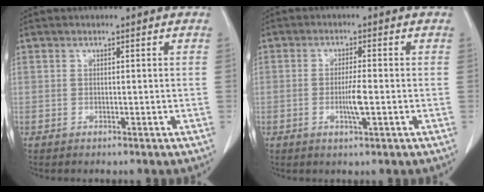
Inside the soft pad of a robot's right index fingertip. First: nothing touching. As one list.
[{"total": 3.6, "force": [-0.8, 0.2, 3.5], "torque": [-0.070, -0.005, -0.015]}]